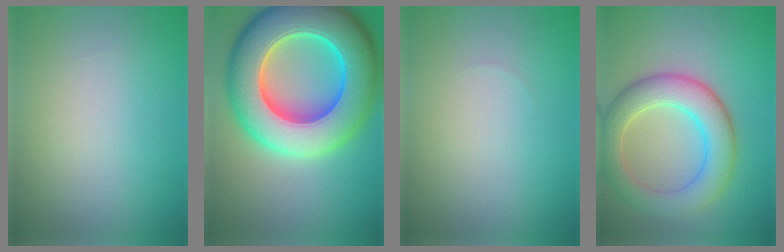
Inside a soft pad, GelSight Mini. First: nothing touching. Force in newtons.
{"total": 15.6, "press": 15.6, "slide": 0.5}
{"total": 0.0}
{"total": 6.5, "press": 6.5, "slide": 0.7}